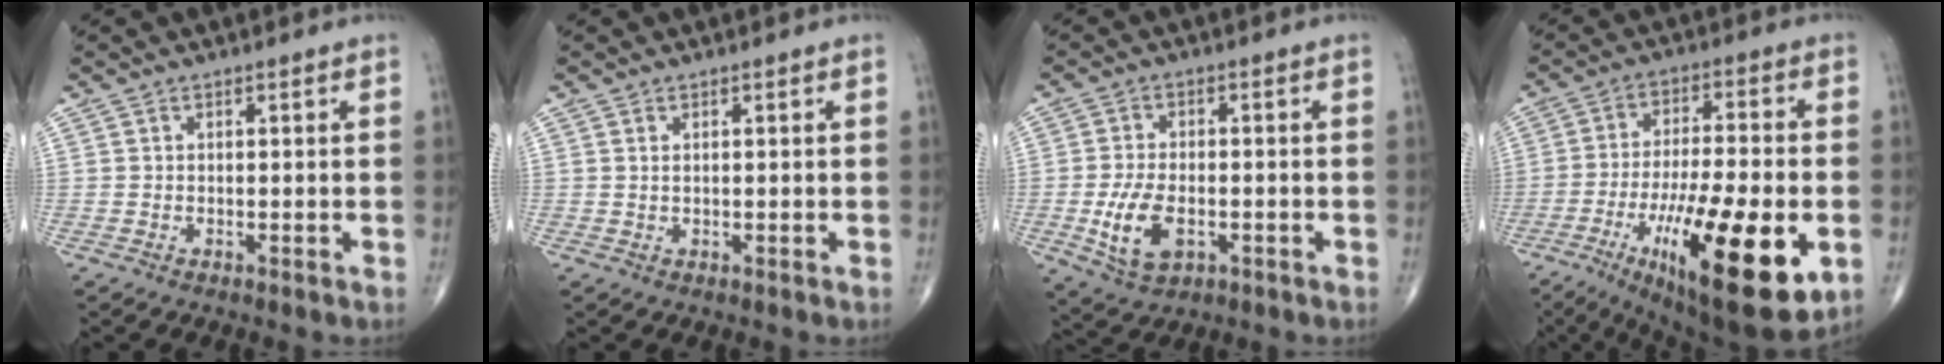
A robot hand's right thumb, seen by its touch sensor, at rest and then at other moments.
{"total": 0.7, "force": [0.3, 0.3, 0.5], "torque": [-0.010, 0.002, 0.007]}
{"total": 8.7, "force": [-2.2, 4.9, 6.8], "torque": [-0.128, 0.003, -0.031]}
{"total": 25.0, "force": [-8.1, 7.2, 22.5], "torque": [-0.347, -0.009, -0.115]}